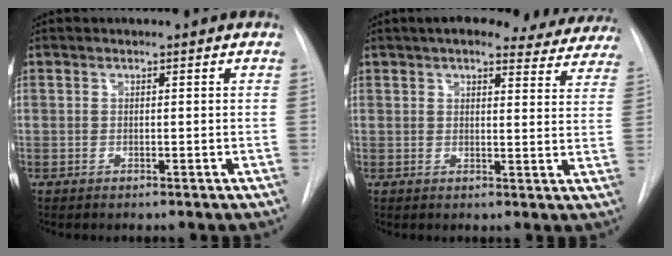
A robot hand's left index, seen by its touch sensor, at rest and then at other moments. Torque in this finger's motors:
{"motor_torque": [0.88, -1.26, 0.02, 0.04]}